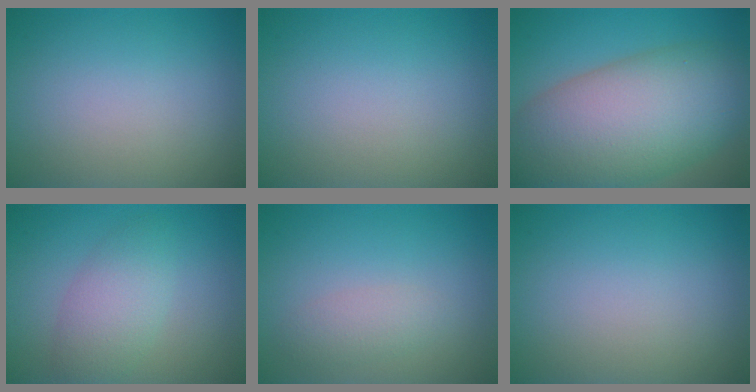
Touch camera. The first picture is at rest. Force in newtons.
{"total": 0.0}
{"total": 13.6, "press": 13.6, "slide": 0.5}
{"total": 3.8, "press": 3.8, "slide": 0.1}
{"total": 1.8, "press": 1.8, "slide": 0.1}
{"total": 0.0}